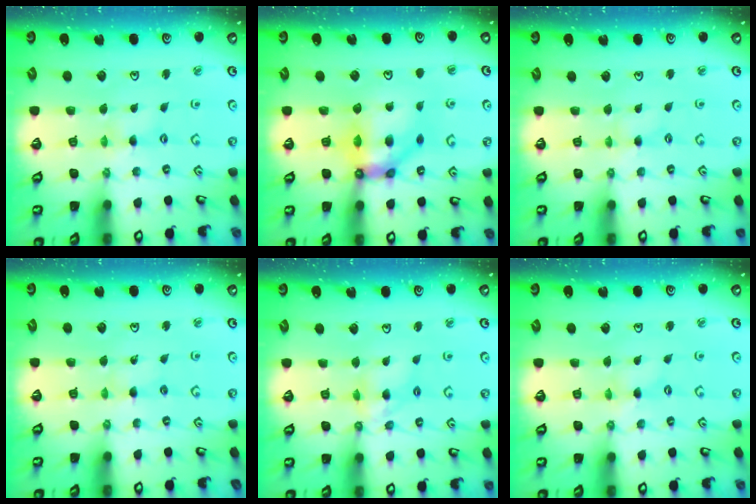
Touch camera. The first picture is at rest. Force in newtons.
{"total": 10.5, "press": 10.4, "slide": 1.6}
{"total": 1.1, "press": 1.1, "slide": 0.3}
{"total": 1.3, "press": 1.3, "slide": 0.2}
{"total": 7.4, "press": 7.4, "slide": 0.8}
{"total": 0.0}